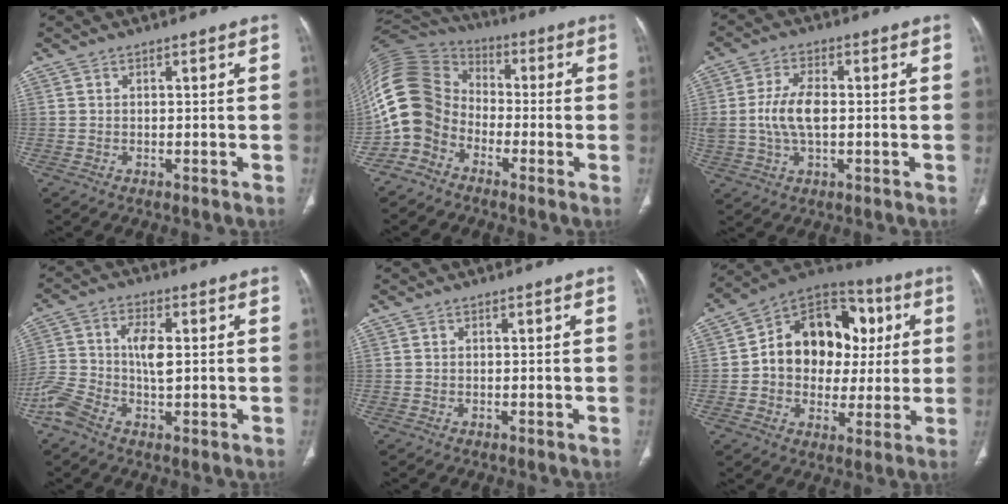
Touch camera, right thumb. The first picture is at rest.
{"total": 14.7, "force": [-5.3, 11.7, 7.1], "torque": [-0.143, 0.064, -0.118]}
{"total": 7.8, "force": [0.0, 4.1, 6.7], "torque": [-0.141, 0.007, 0.000]}
{"total": 9.2, "force": [-1.2, 4.6, 7.9], "torque": [-0.179, 0.022, -0.025]}
{"total": 0.0}
{"total": 19.1, "force": [2.4, 14.8, 11.9], "torque": [-0.124, 0.027, 0.035]}